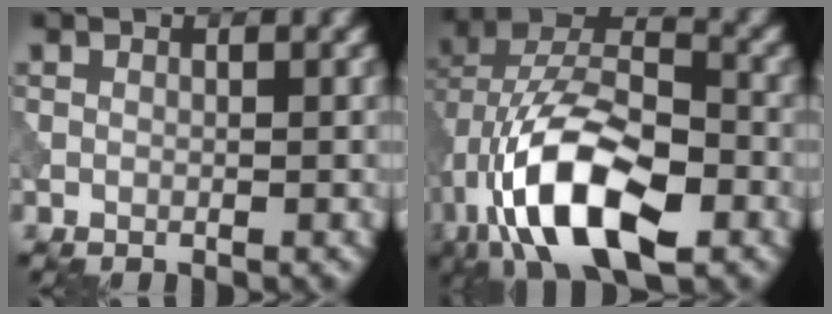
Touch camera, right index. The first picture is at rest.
{"total": 13.3, "force": [-5.4, 6.3, 10.4], "torque": [-0.199, 0.002, -0.102]}